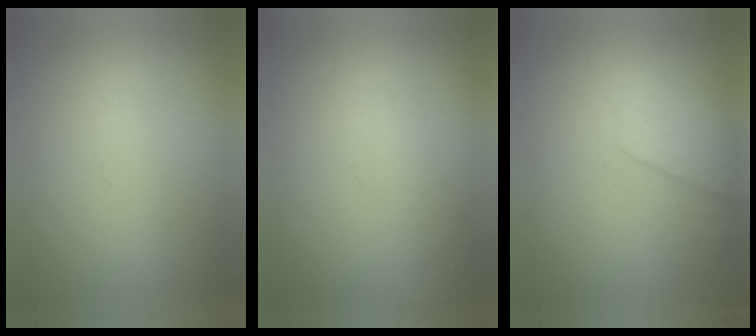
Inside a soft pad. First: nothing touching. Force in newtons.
{"total": 1.2}
{"total": 2.6}